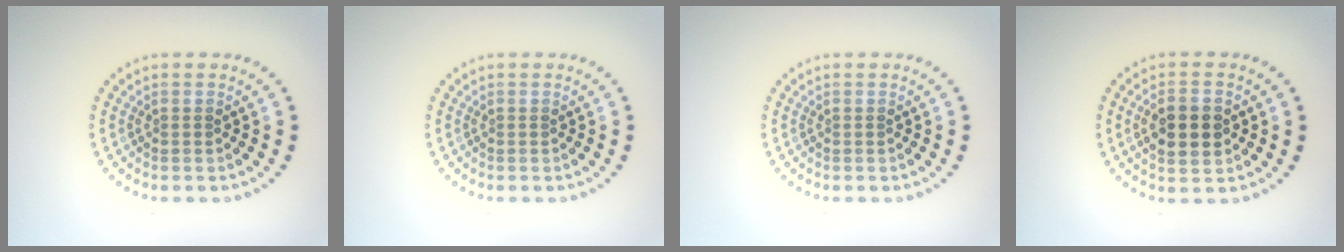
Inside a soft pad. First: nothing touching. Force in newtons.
{"total": 0.0}
{"total": 0.0}
{"total": 3.6, "press": 3.6, "slide": 0.2}